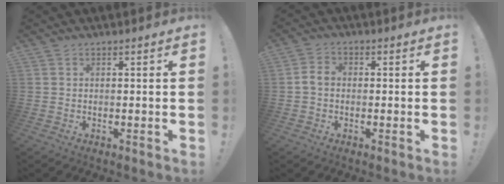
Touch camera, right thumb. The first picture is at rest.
{"total": 3.8, "force": [-0.8, 2.6, 2.6], "torque": [-0.053, 0.012, -0.015]}